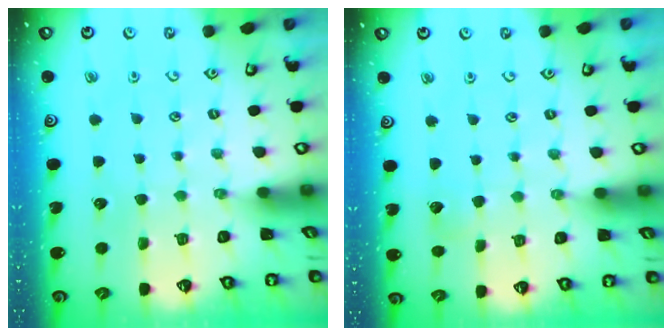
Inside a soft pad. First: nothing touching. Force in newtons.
{"total": 3.4, "press": 3.4, "slide": 0.3}